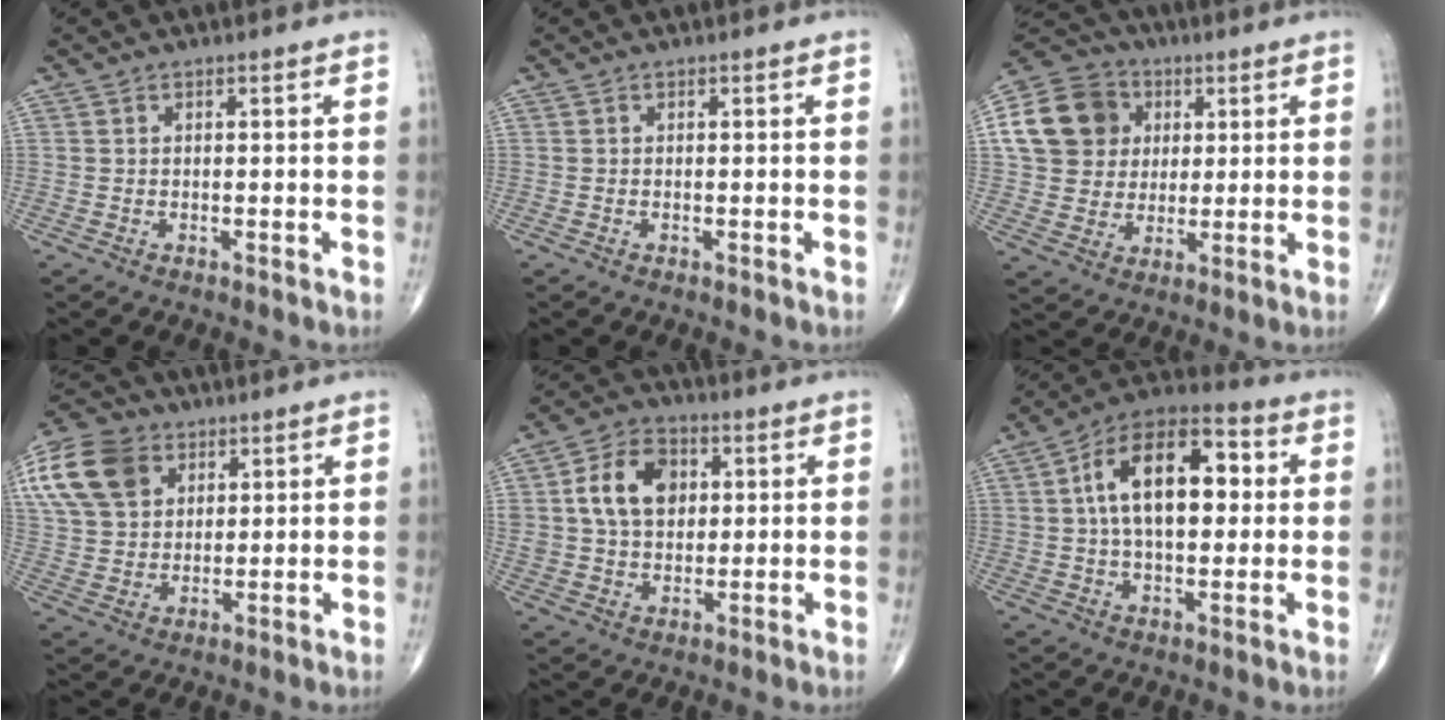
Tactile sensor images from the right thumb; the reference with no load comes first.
{"total": 0.0}
{"total": 14.9, "force": [3.6, 12.9, 6.6], "torque": [-0.108, 0.009, 0.060]}
{"total": 17.6, "force": [7.3, 12.7, 9.7], "torque": [-0.197, 0.004, 0.133]}
{"total": 12.2, "force": [2.6, 8.9, 7.9], "torque": [-0.114, 0.003, 0.044]}
{"total": 17.8, "force": [2.8, 9.8, 14.6], "torque": [-0.221, 0.027, 0.038]}